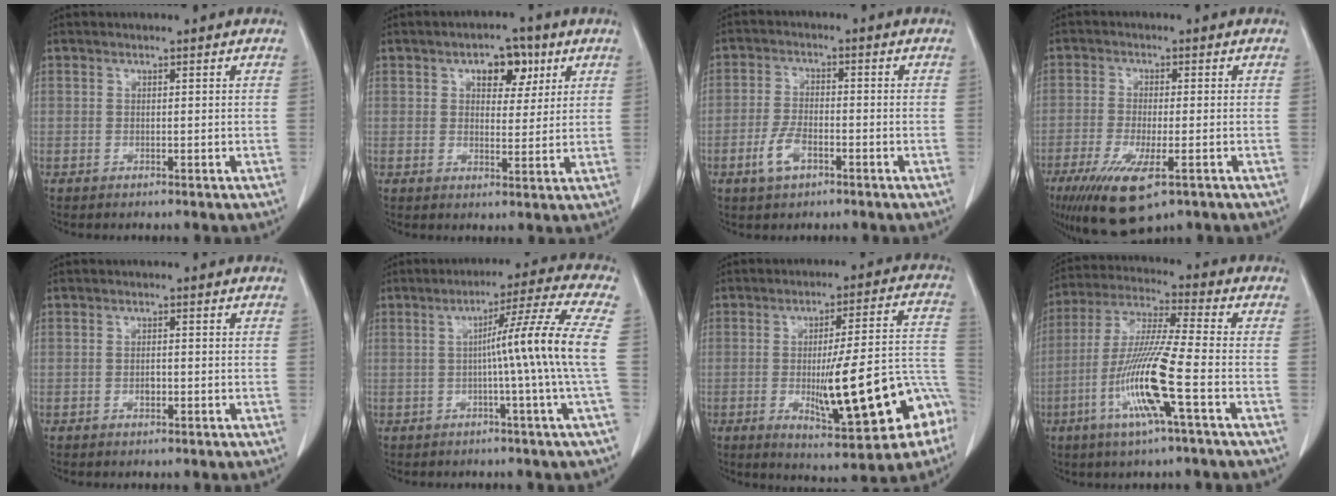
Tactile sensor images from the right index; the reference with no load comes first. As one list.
[{"total": 5.9, "force": [2.8, 3.3, 3.9], "torque": [-0.054, 0.012, 0.041]}, {"total": 4.8, "force": [-2.4, 2.1, 3.6], "torque": [-0.082, -0.002, -0.044]}, {"total": 10.3, "force": [-5.6, 2.6, 8.2], "torque": [-0.156, -0.028, -0.089]}, {"total": 1.2, "force": [-0.4, 0.7, 0.9], "torque": [-0.020, 0.001, -0.007]}, {"total": 11.0, "force": [-0.5, -3.0, 10.6], "torque": [-0.157, 0.005, -0.002]}, {"total": 19.0, "force": [-6.0, 3.2, 17.7], "torque": [-0.205, 0.018, -0.069]}, {"total": 13.2, "force": [-4.5, -0.4, 12.4], "torque": [-0.257, -0.011, -0.094]}]